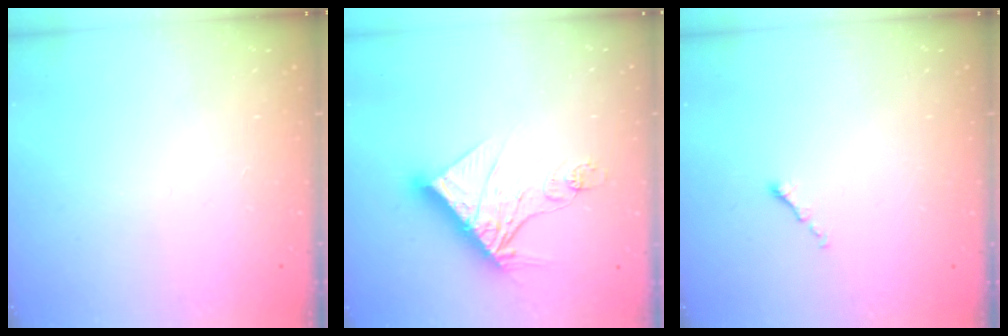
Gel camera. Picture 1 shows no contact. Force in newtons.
{"total": 13.9, "press": 13.9, "slide": 0.7}
{"total": 0.6, "press": 0.5, "slide": 0.2}